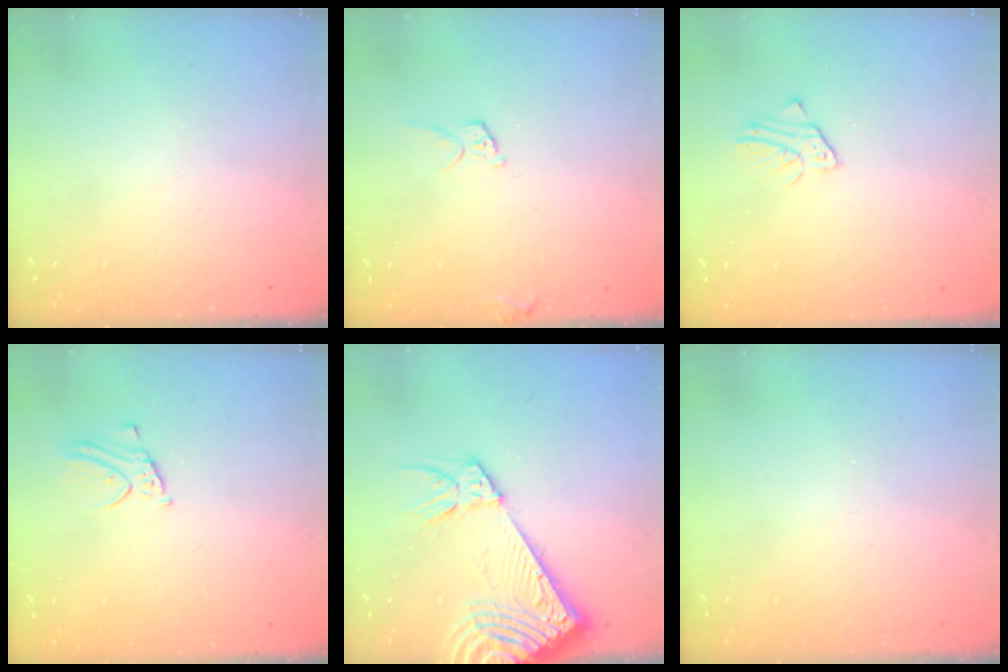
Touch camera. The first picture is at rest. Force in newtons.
{"total": 5.9, "press": 5.9, "slide": 0.4}
{"total": 1.3, "press": 1.3, "slide": 0.1}
{"total": 2.8, "press": 2.8, "slide": 0.1}
{"total": 13.3, "press": 12.9, "slide": 3.1}
{"total": 0.0}